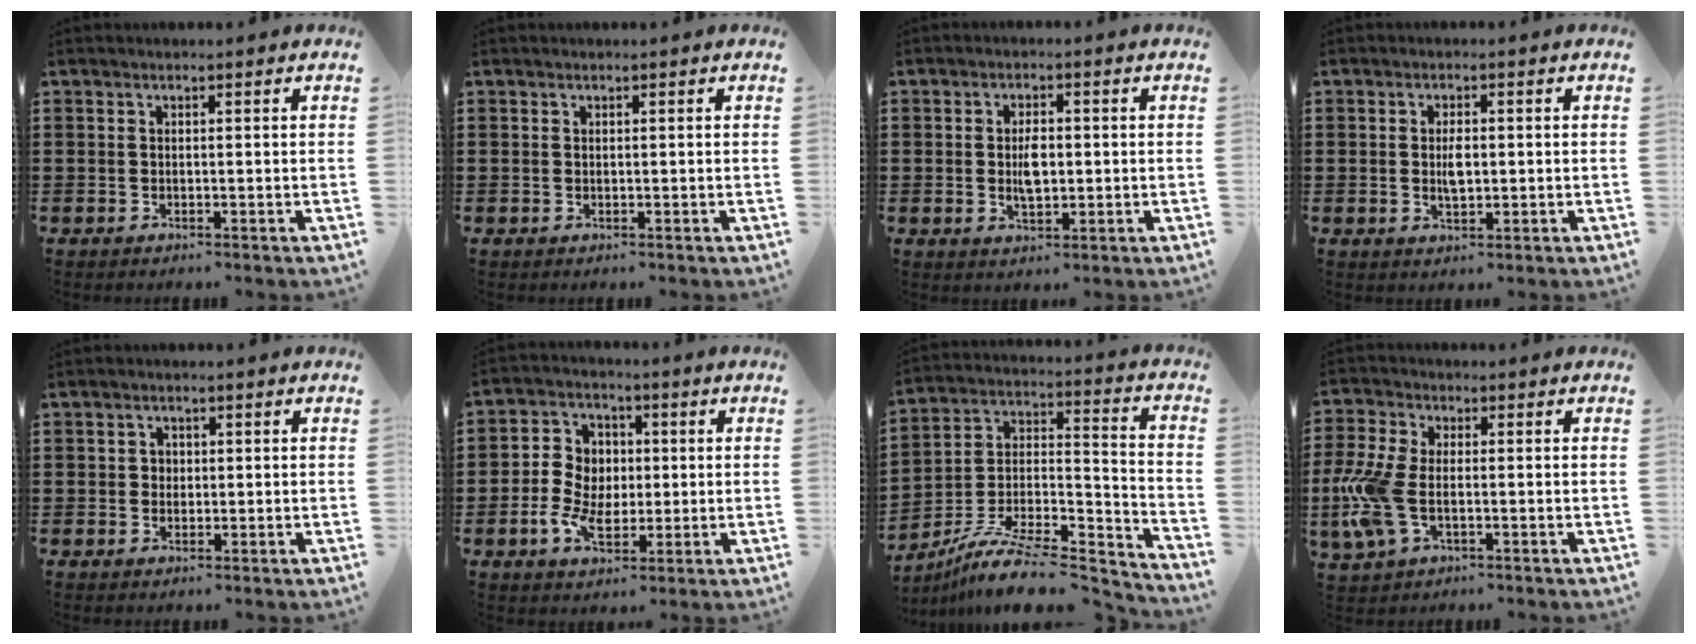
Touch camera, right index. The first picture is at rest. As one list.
[{"total": 0.0}, {"total": 3.9, "force": [-0.1, 2.0, 3.4], "torque": [-0.056, 0.001, -0.004]}, {"total": 3.0, "force": [0.0, 1.4, 2.7], "torque": [-0.052, 0.003, -0.001]}, {"total": 1.4, "force": [0.1, 1.3, 0.4], "torque": [-0.013, 0.008, 0.001]}, {"total": 6.6, "force": [-1.2, 5.5, 3.4], "torque": [-0.088, 0.017, -0.025]}, {"total": 10.7, "force": [-8.5, 2.9, 5.8], "torque": [-0.102, 0.017, -0.165]}, {"total": 8.5, "force": [-1.6, 4.4, 7.1], "torque": [-0.179, -0.009, -0.034]}]